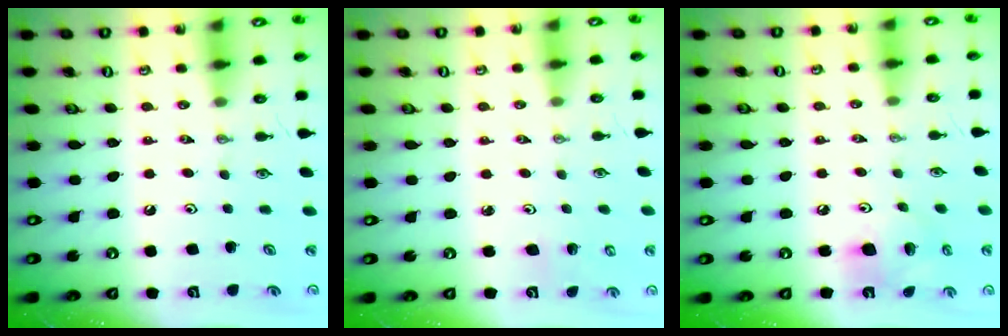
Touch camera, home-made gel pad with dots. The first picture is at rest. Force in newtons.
{"total": 1.0, "press": 1.0, "slide": 0.1}
{"total": 10.4, "press": 10.2, "slide": 1.8}